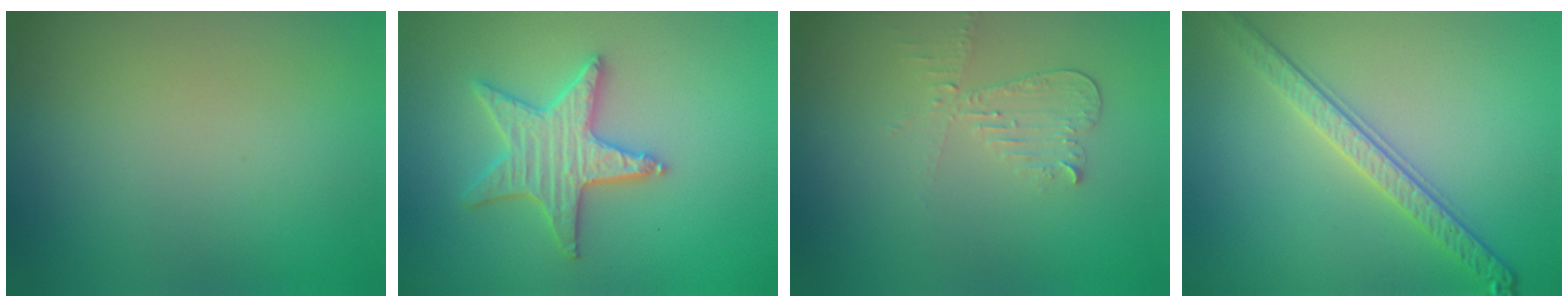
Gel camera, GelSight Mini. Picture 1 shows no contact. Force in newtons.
{"total": 4.7, "press": 4.6, "slide": 0.8}
{"total": 2.1, "press": 2.1, "slide": 0.2}
{"total": 3.5, "press": 2.8, "slide": 2.0}